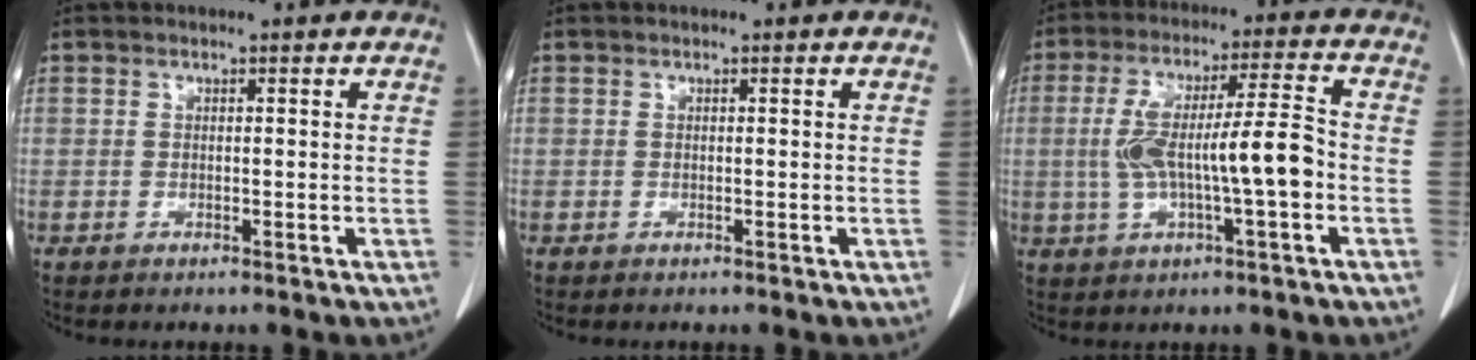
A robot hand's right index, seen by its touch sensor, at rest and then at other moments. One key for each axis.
{"total": 0.0}
{"total": 11.5, "fx": -1.5, "fy": 1.4, "fz": 11.3, "tx": -0.212, "ty": 0.021, "tz": -0.022}